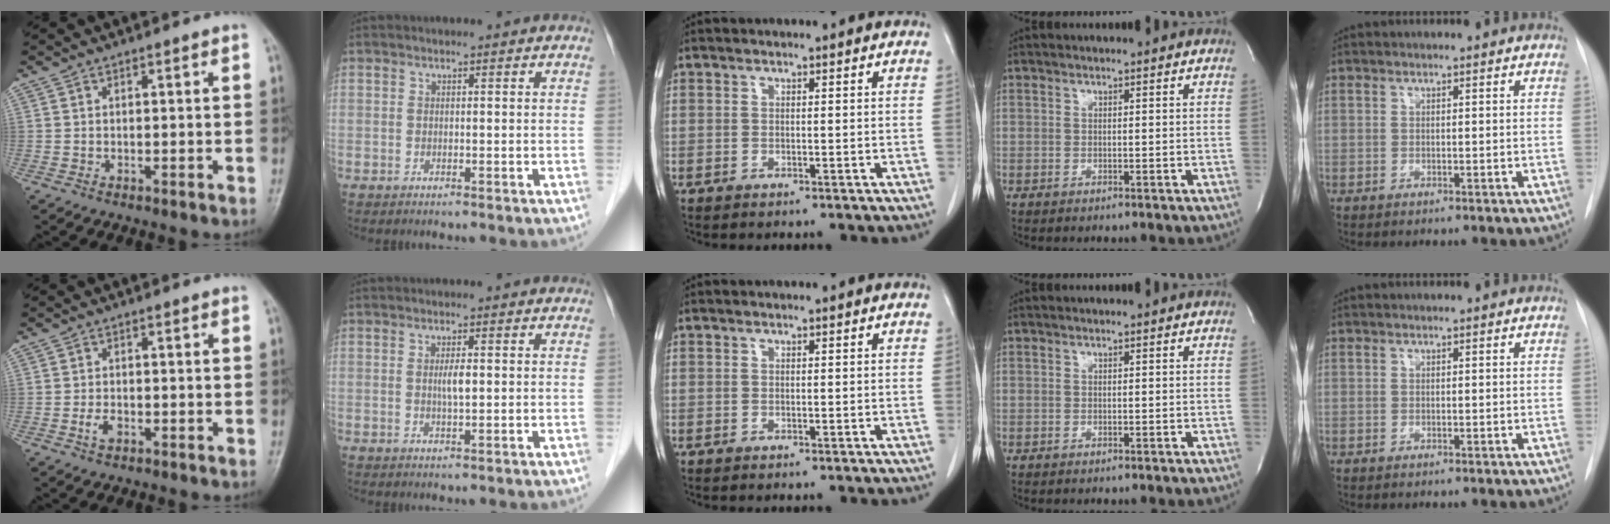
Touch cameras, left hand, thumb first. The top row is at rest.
{"thumb": {"total": 2.1, "force": [-0.8, 1.2, 1.5], "torque": [-0.031, 0.004, -0.015]}, "index": {"total": 2.0, "force": [0.2, 0.3, 1.9], "torque": [-0.037, 0.000, 0.003]}}